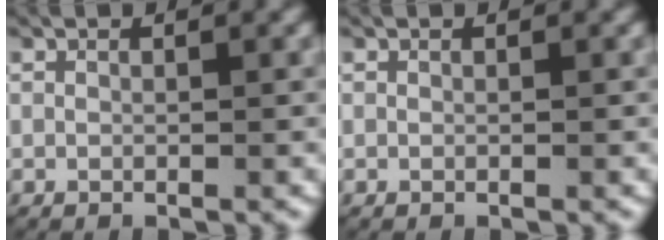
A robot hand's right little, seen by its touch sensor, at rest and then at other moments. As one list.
[{"total": 0.0}]